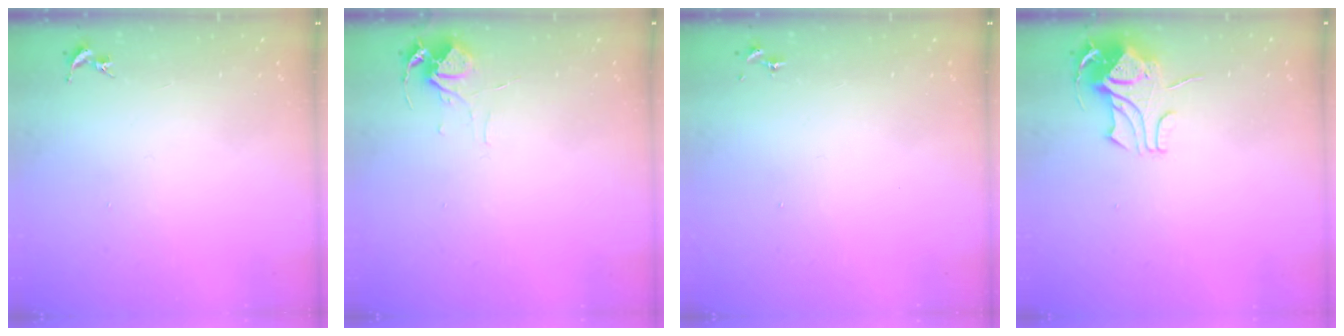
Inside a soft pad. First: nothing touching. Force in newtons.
{"total": 7.1, "press": 7.1, "slide": 0.5}
{"total": 0.0}
{"total": 8.9, "press": 8.9, "slide": 0.7}